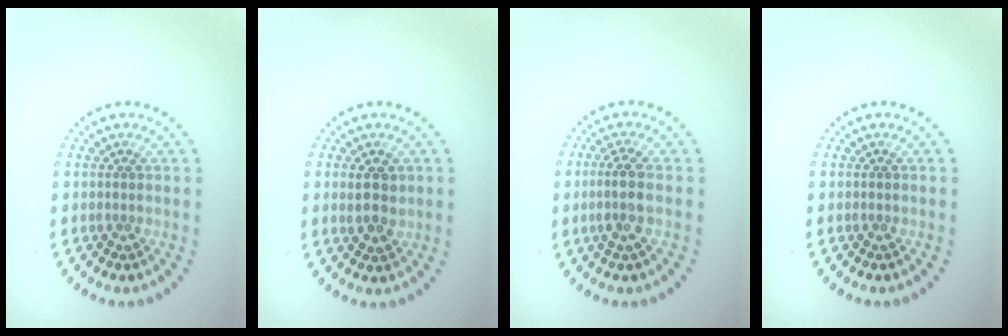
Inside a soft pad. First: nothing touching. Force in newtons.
{"total": 2.4, "press": 2.3, "slide": 0.5}
{"total": 2.5, "press": 2.2, "slide": 1.1}
{"total": 0.0}